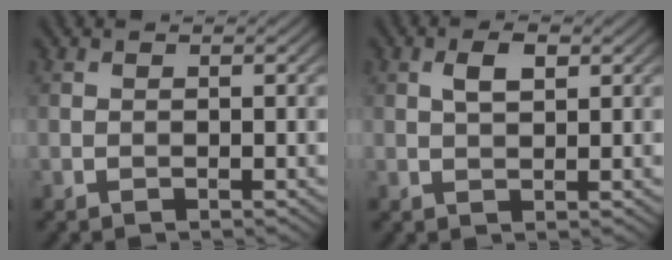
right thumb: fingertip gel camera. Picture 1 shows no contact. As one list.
[{"total": 2.6, "force": [0.9, 1.1, 2.2], "torque": [-0.043, 0.005, 0.016]}]